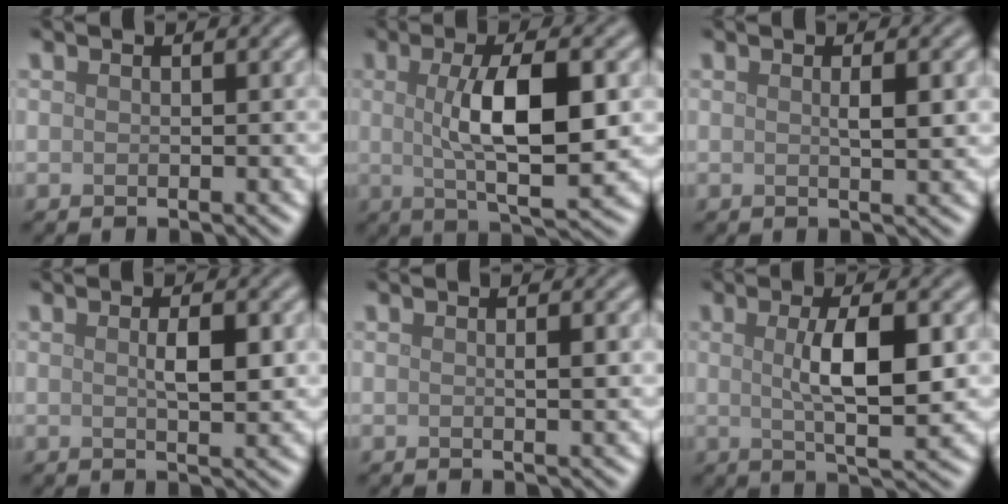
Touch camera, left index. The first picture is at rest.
{"total": 8.0, "force": [0.6, 2.3, 7.6], "torque": [-0.123, -0.003, 0.011]}
{"total": 2.0, "force": [0.3, 0.4, 1.9], "torque": [-0.029, 0.001, 0.005]}
{"total": 2.5, "force": [0.3, 0.7, 2.4], "torque": [-0.044, -0.001, 0.007]}
{"total": 1.2, "force": [0.1, 0.1, 1.1], "torque": [-0.017, 0.000, 0.001]}
{"total": 5.7, "force": [0.5, 1.5, 5.5], "torque": [-0.095, 0.001, 0.011]}